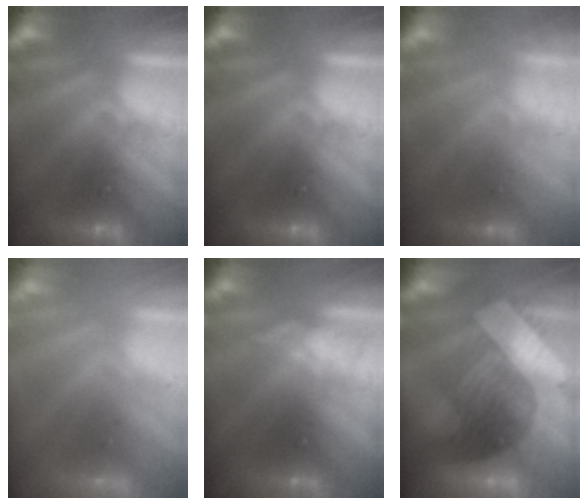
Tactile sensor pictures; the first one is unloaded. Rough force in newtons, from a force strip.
{"total": 0.0}
{"total": 2.2}
{"total": 6.8}
{"total": 2.5}
{"total": 2.9}